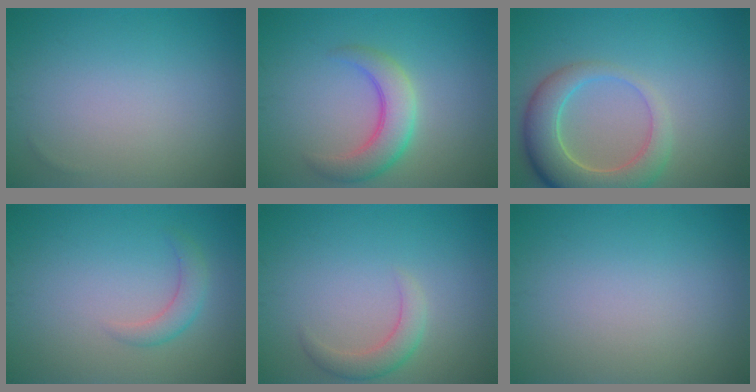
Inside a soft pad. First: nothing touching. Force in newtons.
{"total": 4.4, "press": 4.4, "slide": 0.3}
{"total": 6.5, "press": 6.4, "slide": 0.7}
{"total": 2.0, "press": 2.0, "slide": 0.1}
{"total": 2.3, "press": 2.3, "slide": 0.4}
{"total": 0.0}